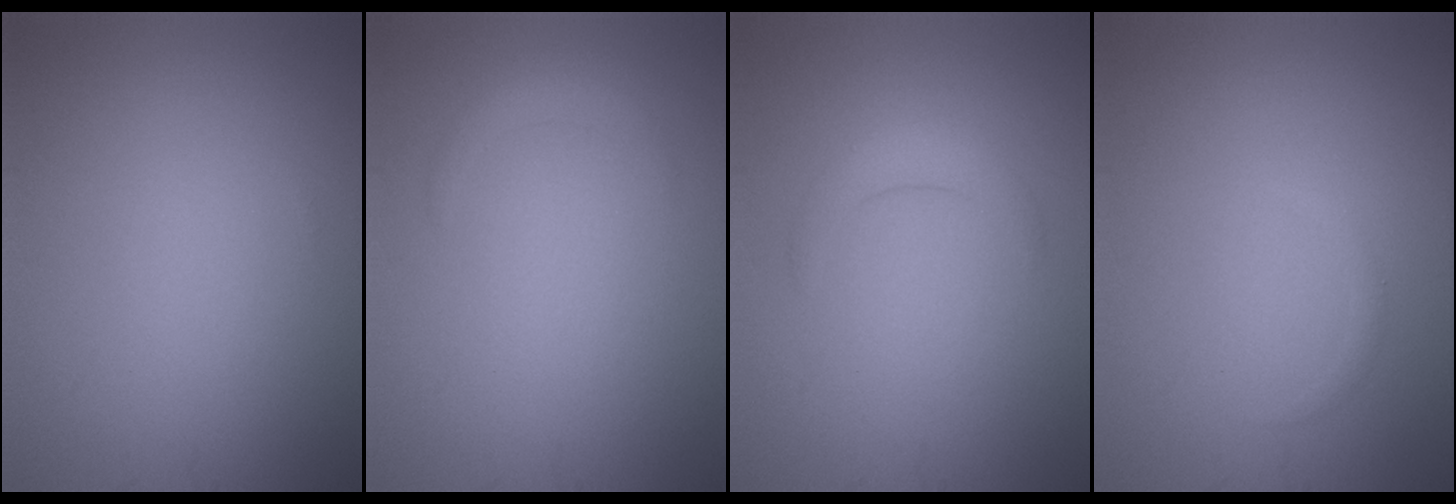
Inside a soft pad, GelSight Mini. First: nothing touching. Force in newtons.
{"total": 1.3, "press": 1.3, "slide": 0.1}
{"total": 1.9, "press": 1.9, "slide": 0.2}
{"total": 0.6, "press": 0.6, "slide": 0.0}